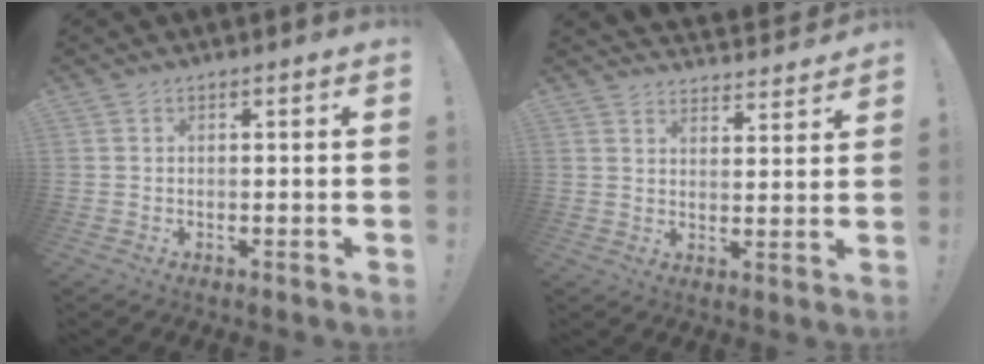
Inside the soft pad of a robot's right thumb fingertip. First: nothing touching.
{"total": 4.3, "force": [3.9, 1.3, 1.1], "torque": [-0.006, -0.039, 0.067]}